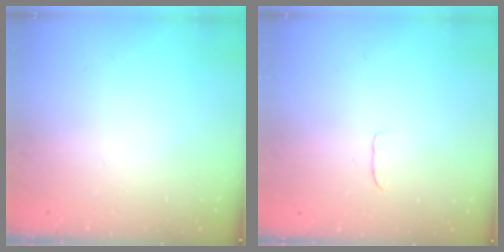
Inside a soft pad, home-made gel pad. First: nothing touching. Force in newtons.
{"total": 3.2, "press": 3.2, "slide": 0.3}